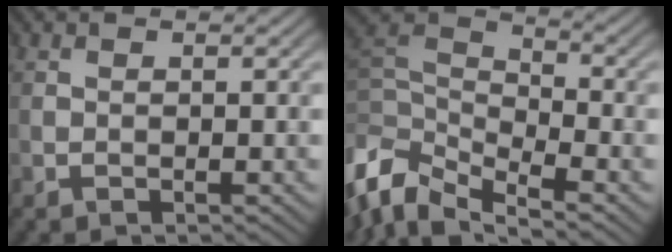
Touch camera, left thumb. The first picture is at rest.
{"total": 9.1, "force": [-4.5, 4.4, 6.5], "torque": [-0.152, -0.012, -0.099]}